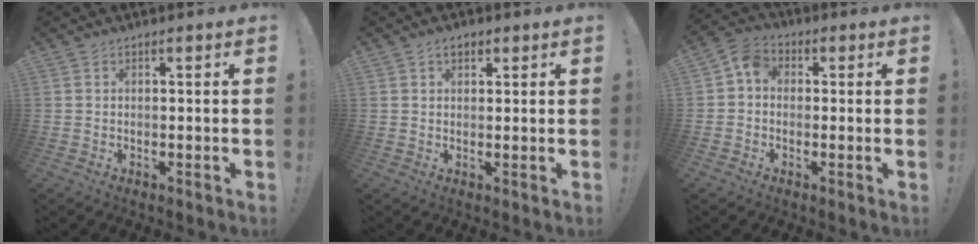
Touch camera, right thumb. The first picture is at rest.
{"total": 2.6, "force": [1.4, 1.6, 1.5], "torque": [-0.018, -0.003, 0.023]}
{"total": 5.7, "force": [-0.1, 4.6, 3.4], "torque": [-0.068, 0.017, 0.001]}